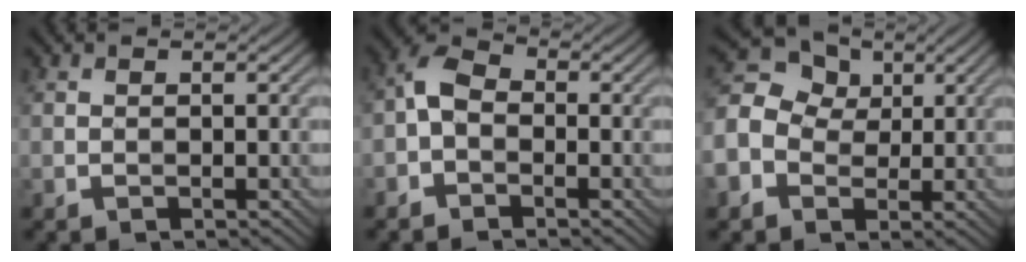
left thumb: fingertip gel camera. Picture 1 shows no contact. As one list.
[{"total": 3.8, "force": [-1.1, 2.7, 2.5], "torque": [-0.052, 0.014, -0.031]}, {"total": 11.7, "force": [0.0, 10.0, 6.1], "torque": [-0.175, 0.023, -0.024]}]